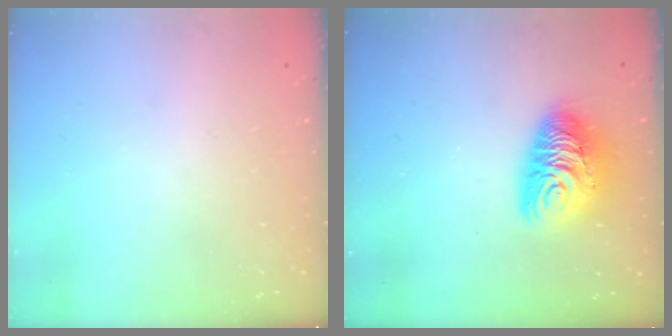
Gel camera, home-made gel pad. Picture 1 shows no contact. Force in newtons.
{"total": 12.7, "press": 12.6, "slide": 1.2}